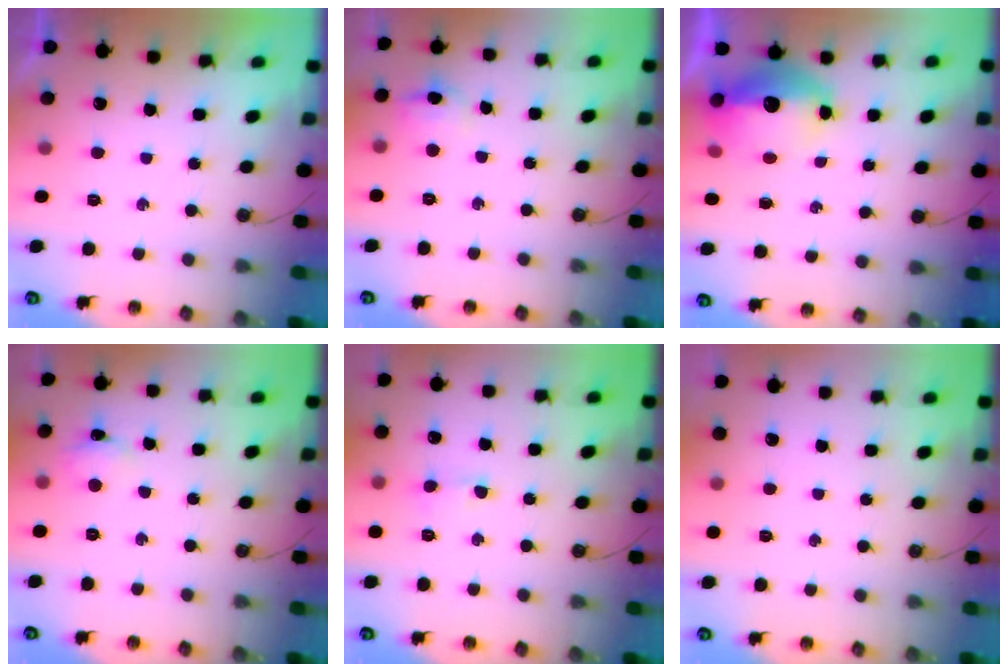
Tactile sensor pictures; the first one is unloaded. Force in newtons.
{"total": 9.1, "press": 5.0, "slide": 7.6}
{"total": 14.1, "press": 14.0, "slide": 1.2}
{"total": 5.3, "press": 5.3, "slide": 0.8}
{"total": 4.9, "press": 4.8, "slide": 0.9}
{"total": 0.0}